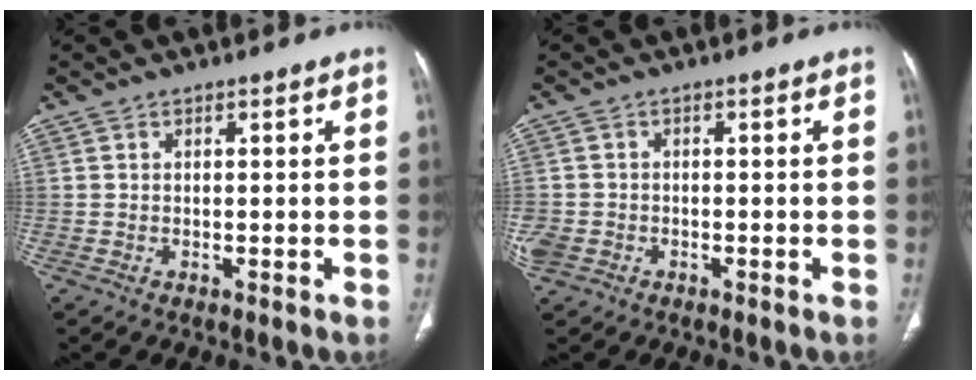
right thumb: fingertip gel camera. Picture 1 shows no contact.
{"total": 3.7, "force": [-1.3, 3.1, 1.5], "torque": [-0.036, 0.010, -0.021]}